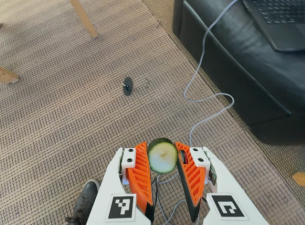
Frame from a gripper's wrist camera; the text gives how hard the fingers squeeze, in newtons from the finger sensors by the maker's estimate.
{"total": 10.0, "left": 9.8, "right": 10.2}